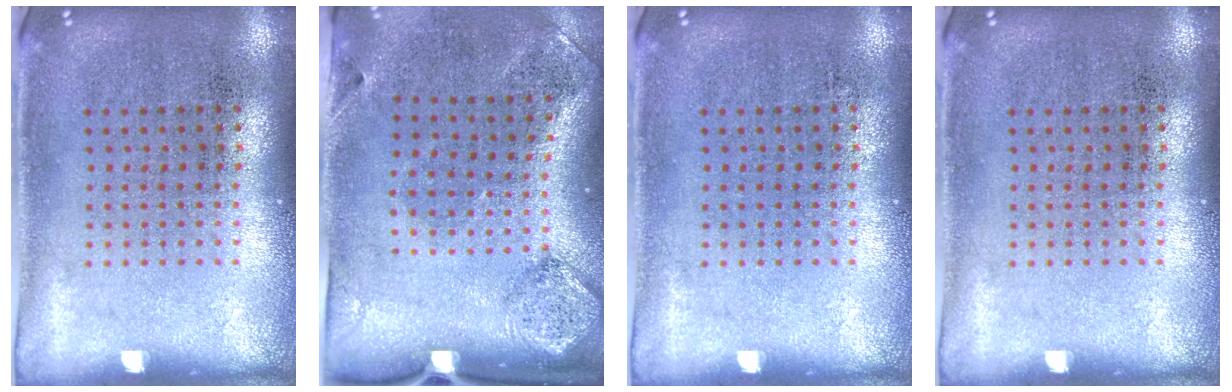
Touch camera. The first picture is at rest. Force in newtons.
{"total": 1.9, "press": 1.1, "slide": 1.6}
{"total": 0.0}
{"total": 0.0}